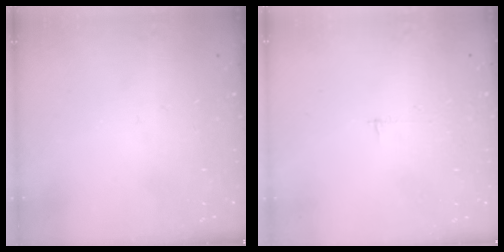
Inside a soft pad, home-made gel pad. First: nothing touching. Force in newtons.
{"total": 2.5, "press": 2.5, "slide": 0.2}